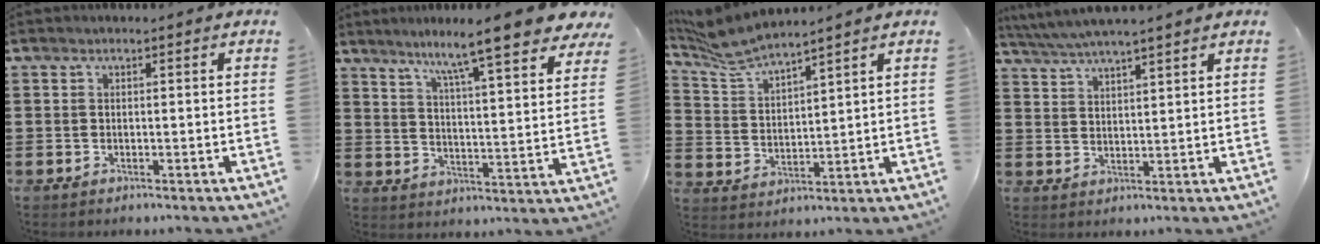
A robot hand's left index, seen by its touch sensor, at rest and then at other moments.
{"total": 9.8, "force": [8.0, -0.7, 5.5], "torque": [-0.119, -0.049, 0.125]}
{"total": 5.7, "force": [5.4, 0.0, 1.8], "torque": [-0.058, -0.024, 0.097]}
{"total": 3.9, "force": [3.6, -0.2, 1.5], "torque": [-0.039, -0.013, 0.065]}